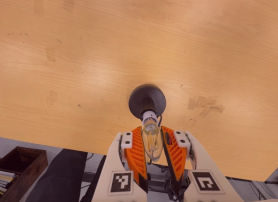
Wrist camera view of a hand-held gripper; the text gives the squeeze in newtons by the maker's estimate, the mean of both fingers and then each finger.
{"total": 8.5, "left": 8.1, "right": 9.0}